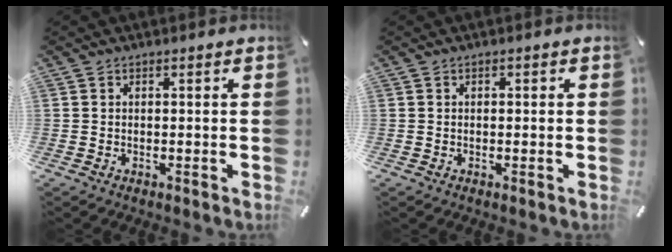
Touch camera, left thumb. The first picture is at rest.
{"total": 0.5, "force": [-0.1, 0.4, 0.4], "torque": [-0.007, 0.000, -0.003]}